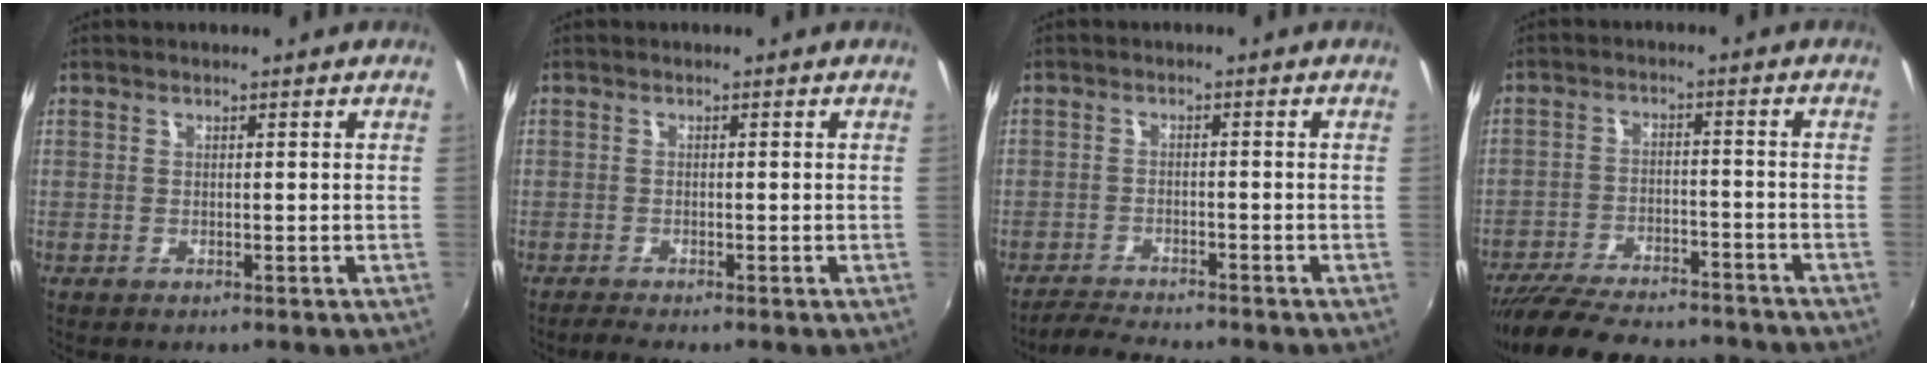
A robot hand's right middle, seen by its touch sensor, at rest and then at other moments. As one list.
[{"total": 1.4, "force": [-1.4, 0.2, 0.3], "torque": [-0.013, -0.004, -0.028]}, {"total": 4.2, "force": [-4.1, 0.2, 0.7], "torque": [-0.037, -0.004, -0.076]}, {"total": 18.6, "force": [-16.2, 5.0, 7.7], "torque": [-0.161, -0.018, -0.235]}]